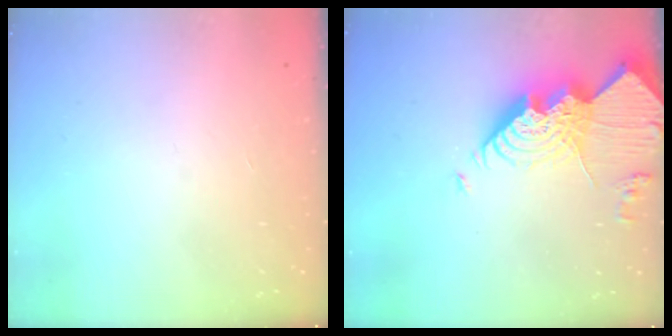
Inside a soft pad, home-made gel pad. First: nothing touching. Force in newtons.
{"total": 24.8, "press": 24.6, "slide": 2.6}